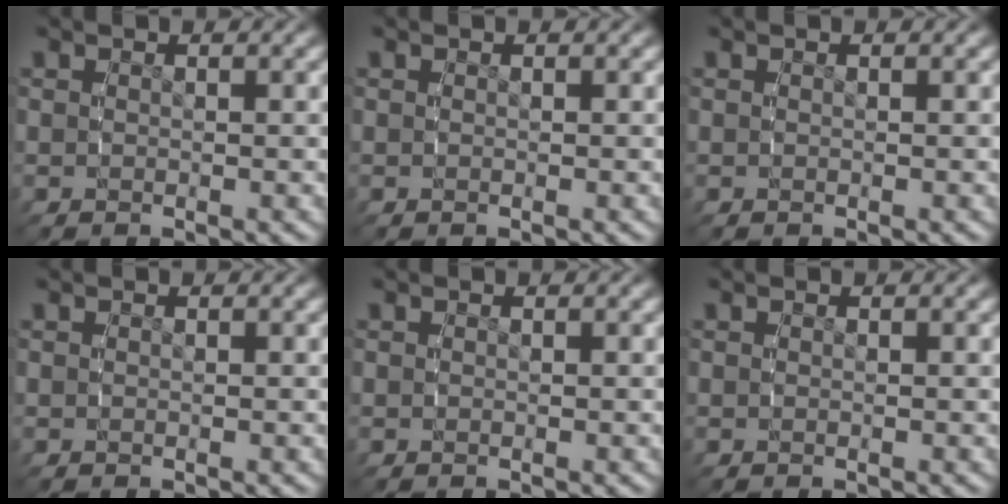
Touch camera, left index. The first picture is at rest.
{"total": 0.0}
{"total": 0.0}
{"total": 0.0}
{"total": 0.0}
{"total": 0.0}